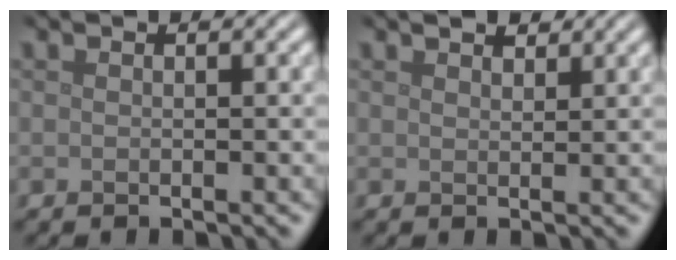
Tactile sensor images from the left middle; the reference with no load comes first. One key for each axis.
{"total": 1.7, "fx": 1.5, "fy": 0.6, "fz": 0.6, "tx": -0.013, "ty": 0.002, "tz": 0.024}